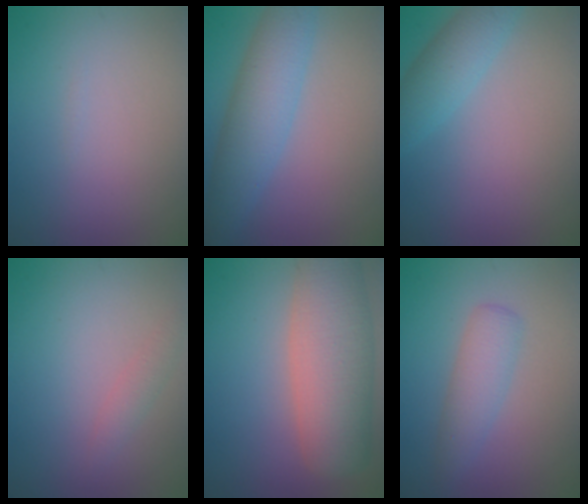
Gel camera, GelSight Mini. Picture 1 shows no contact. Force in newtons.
{"total": 5.1, "press": 5.1, "slide": 0.2}
{"total": 3.2, "press": 3.1, "slide": 0.2}
{"total": 1.1, "press": 1.1, "slide": 0.0}
{"total": 8.1, "press": 8.1, "slide": 0.5}
{"total": 2.8, "press": 2.8, "slide": 0.0}